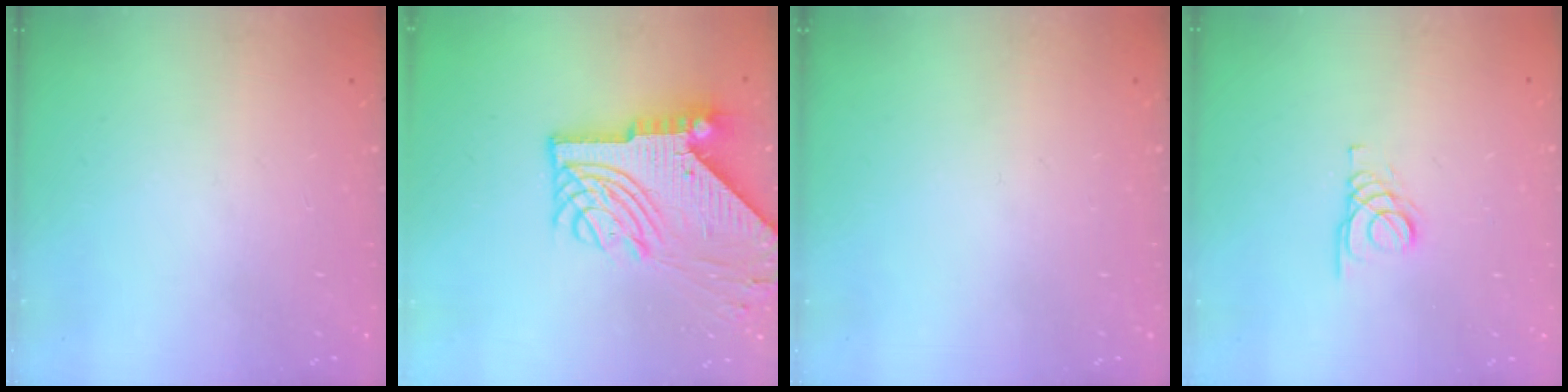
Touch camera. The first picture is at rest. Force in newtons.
{"total": 13.1, "press": 13.0, "slide": 1.6}
{"total": 0.0}
{"total": 2.0, "press": 2.0, "slide": 0.1}